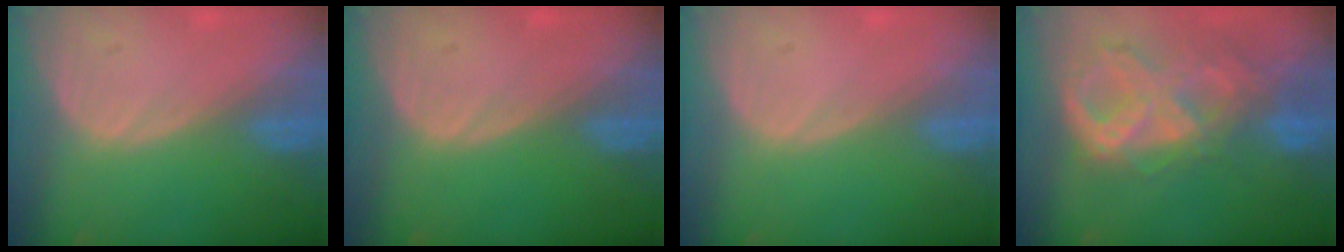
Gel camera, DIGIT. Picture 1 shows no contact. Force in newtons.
{"total": 0.0}
{"total": 0.0}
{"total": 10.6, "press": 8.9, "slide": 5.7}